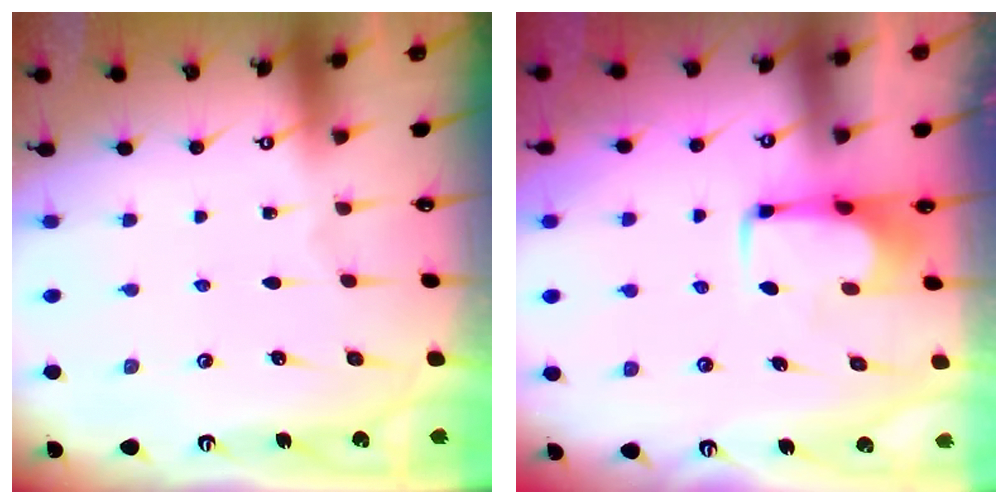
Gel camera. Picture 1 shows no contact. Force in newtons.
{"total": 1.6, "press": 1.6, "slide": 0.2}